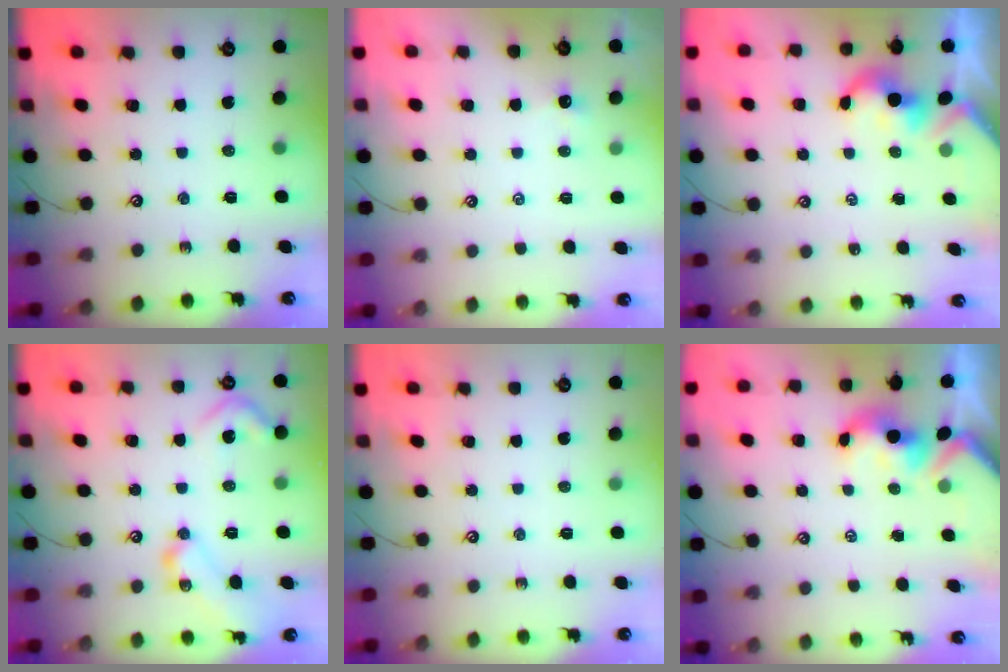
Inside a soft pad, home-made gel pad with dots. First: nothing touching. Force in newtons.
{"total": 1.0, "press": 0.9, "slide": 0.4}
{"total": 1.9, "press": 1.9, "slide": 0.2}
{"total": 15.7, "press": 15.7, "slide": 0.5}
{"total": 0.0}
{"total": 1.7, "press": 1.5, "slide": 0.7}